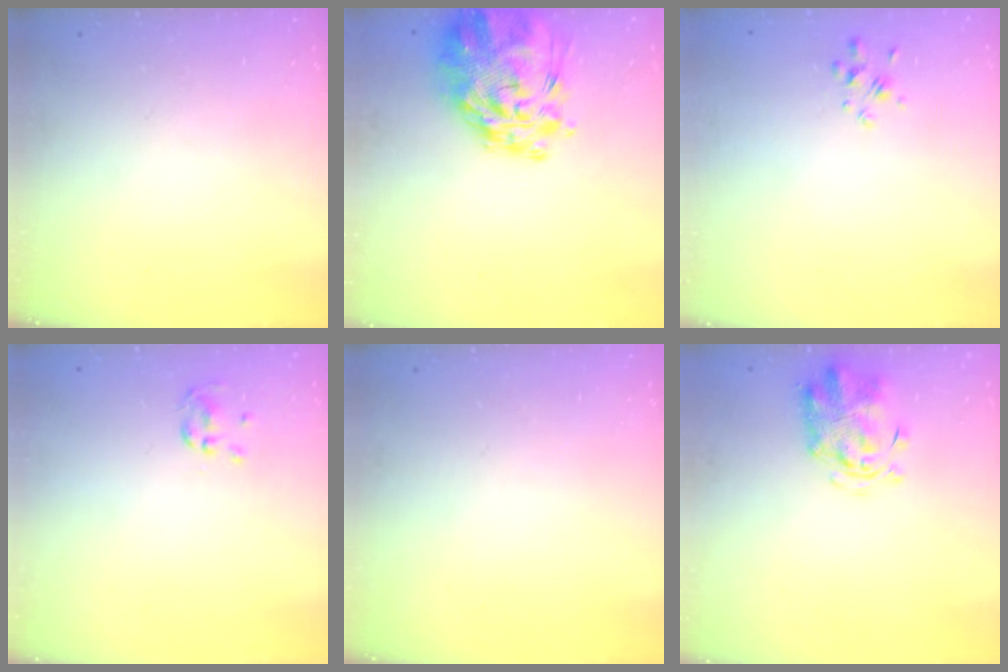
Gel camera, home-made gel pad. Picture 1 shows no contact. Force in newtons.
{"total": 12.6, "press": 11.7, "slide": 4.7}
{"total": 2.2, "press": 2.0, "slide": 0.9}
{"total": 2.0, "press": 1.9, "slide": 0.5}
{"total": 0.0}
{"total": 2.9, "press": 2.9, "slide": 0.7}